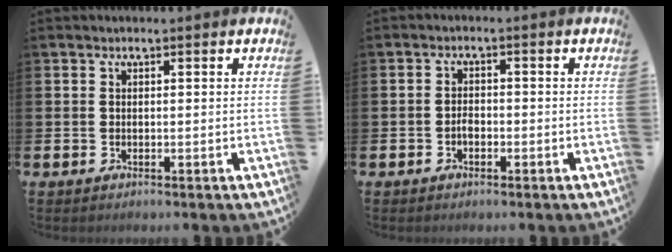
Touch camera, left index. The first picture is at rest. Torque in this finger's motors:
{"motor_torque": [-0.02, 0.07, -0.02, 0.00]}